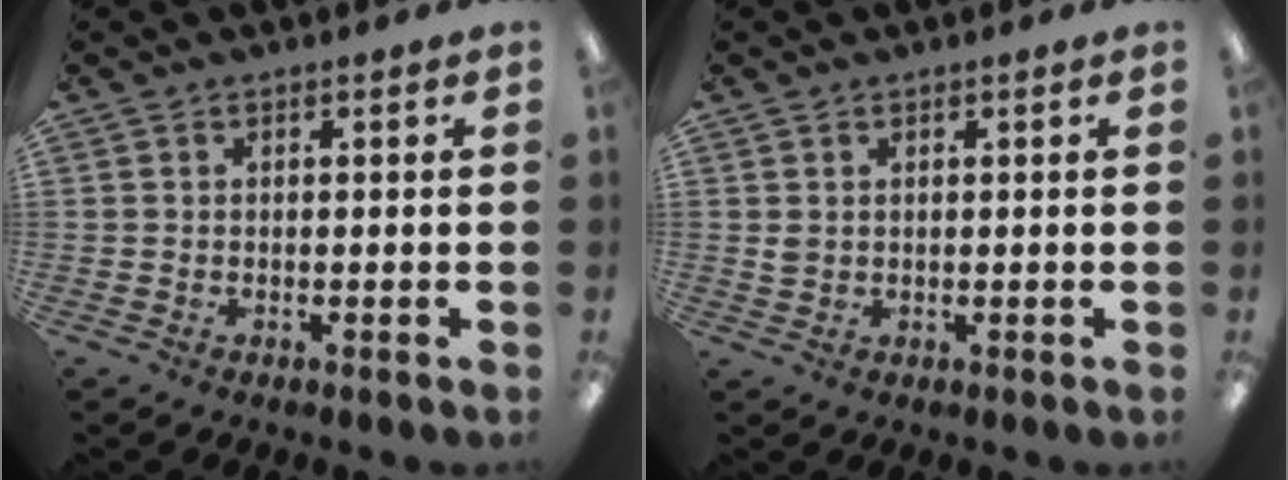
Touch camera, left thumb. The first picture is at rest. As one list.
[{"total": 1.6, "force": [0.7, 1.3, 0.7], "torque": [-0.016, 0.003, 0.013]}]